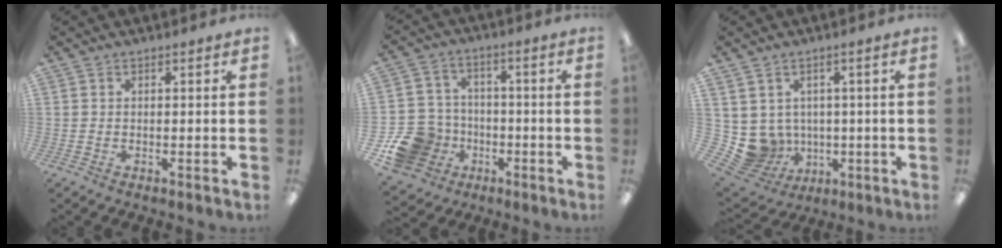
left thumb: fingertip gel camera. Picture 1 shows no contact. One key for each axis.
{"total": 13.7, "fx": -5.8, "fy": 11.4, "fz": 4.9, "tx": -0.108, "ty": 0.045, "tz": -0.091}
{"total": 7.6, "fx": 0.1, "fy": 7.3, "fz": 2.0, "tx": -0.068, "ty": -0.018, "tz": 0.013}